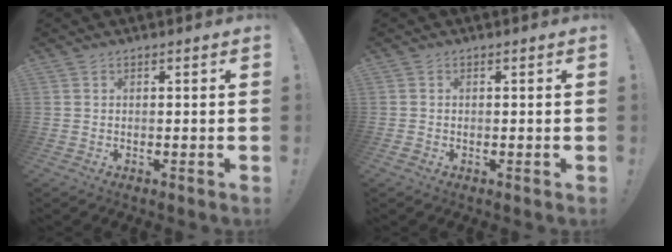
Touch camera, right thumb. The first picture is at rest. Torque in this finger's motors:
{"motor_torque": [0.12, -0.08, 0.26, -0.38, -0.03]}